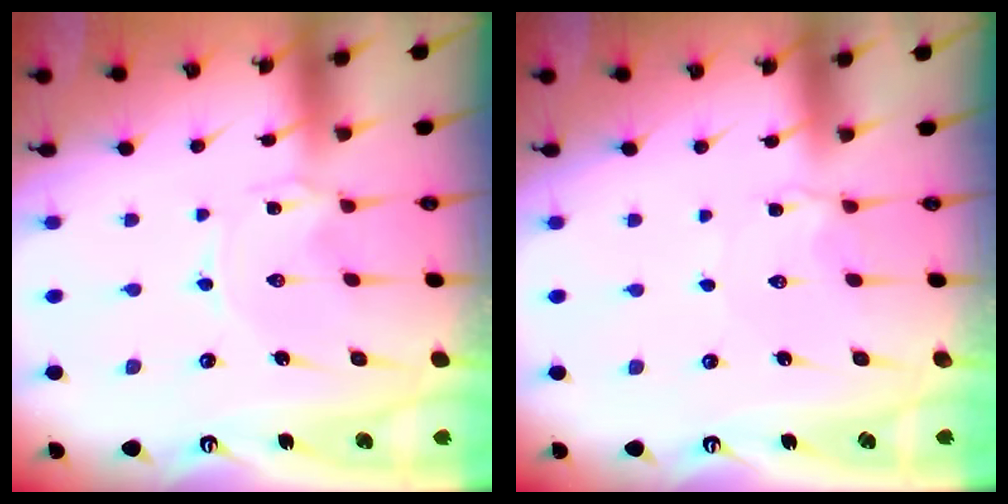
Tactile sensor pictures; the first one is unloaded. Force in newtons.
{"total": 2.5, "press": 2.5, "slide": 0.2}